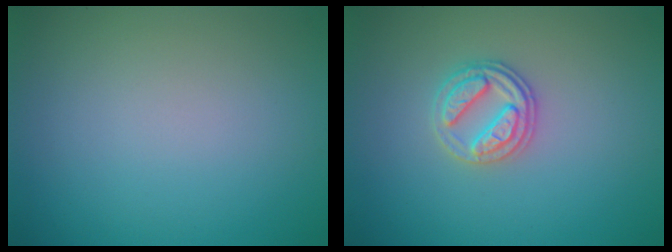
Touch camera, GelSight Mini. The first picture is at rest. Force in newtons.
{"total": 2.6, "press": 2.6, "slide": 0.6}